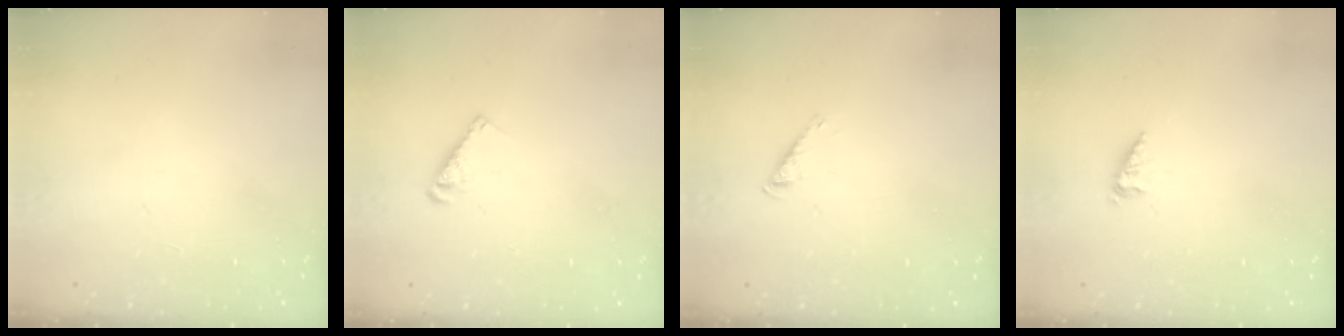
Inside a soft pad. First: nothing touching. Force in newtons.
{"total": 5.2, "press": 5.2, "slide": 0.8}
{"total": 2.7, "press": 2.6, "slide": 0.3}
{"total": 2.3, "press": 2.2, "slide": 0.3}